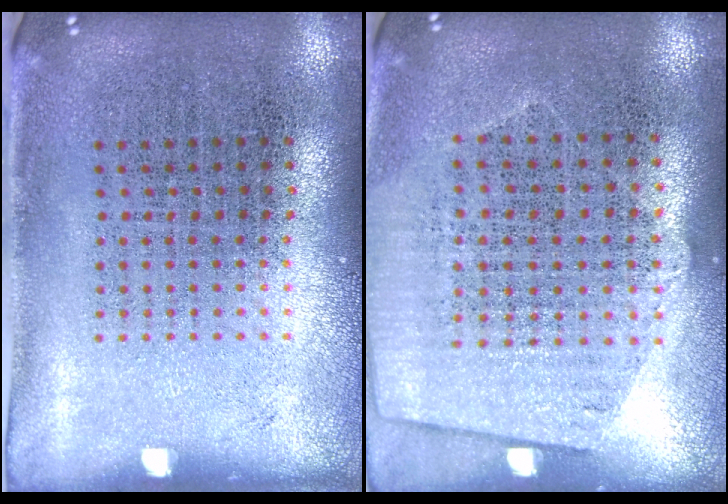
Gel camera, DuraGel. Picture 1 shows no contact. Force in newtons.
{"total": 1.2, "press": 1.1, "slide": 0.6}